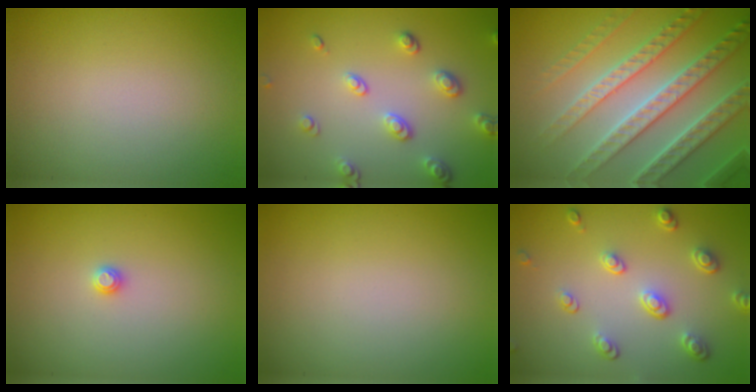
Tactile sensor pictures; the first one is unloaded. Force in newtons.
{"total": 2.9, "press": 2.6, "slide": 1.3}
{"total": 7.1, "press": 6.8, "slide": 1.8}
{"total": 0.8, "press": 0.8, "slide": 0.1}
{"total": 0.0}
{"total": 3.7, "press": 2.9, "slide": 2.4}